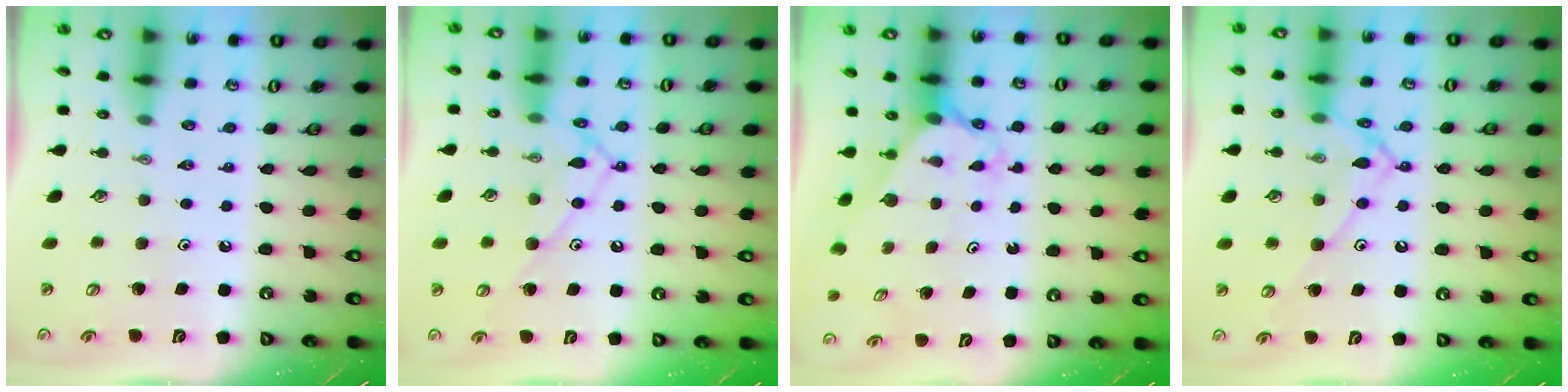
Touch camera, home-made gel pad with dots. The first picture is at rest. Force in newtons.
{"total": 12.1, "press": 12.0, "slide": 0.9}
{"total": 2.2, "press": 2.2, "slide": 0.2}
{"total": 13.7, "press": 13.7, "slide": 0.9}